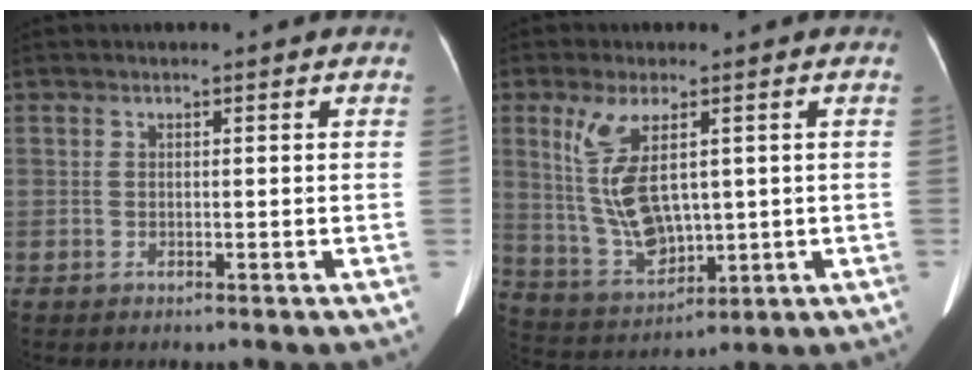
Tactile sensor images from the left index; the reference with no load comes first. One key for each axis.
{"total": 10.4, "fx": 2.4, "fy": 4.5, "fz": 9.1, "tx": -0.203, "ty": -0.002, "tz": 0.062}